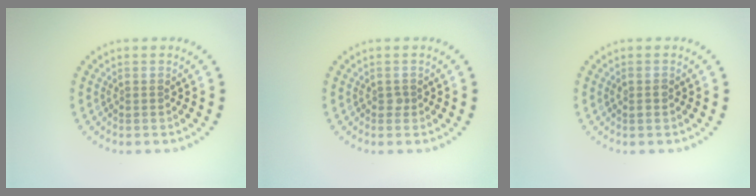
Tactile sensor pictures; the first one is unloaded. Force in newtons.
{"total": 0.6, "press": 0.5, "slide": 0.4}
{"total": 0.7, "press": 0.7, "slide": 0.3}